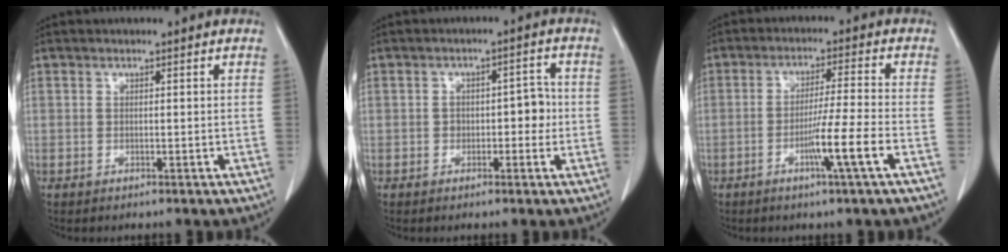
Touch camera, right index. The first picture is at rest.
{"total": 3.9, "force": [-0.7, 2.3, 3.2], "torque": [-0.035, 0.021, -0.008]}
{"total": 7.4, "force": [-3.1, -1.4, 6.5], "torque": [-0.114, -0.012, -0.058]}